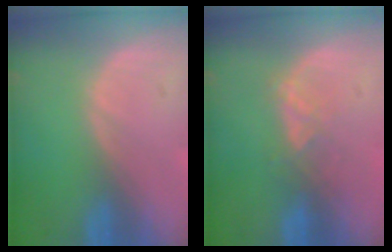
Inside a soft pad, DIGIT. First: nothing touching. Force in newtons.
{"total": 2.9, "press": 2.8, "slide": 0.7}